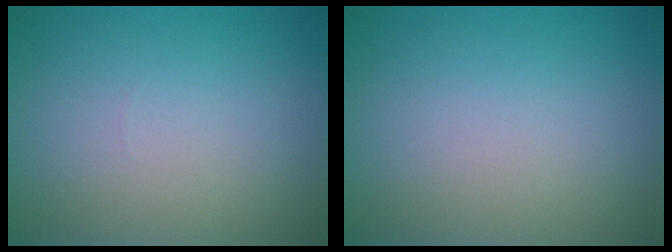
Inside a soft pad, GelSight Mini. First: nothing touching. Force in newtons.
{"total": 0.0}